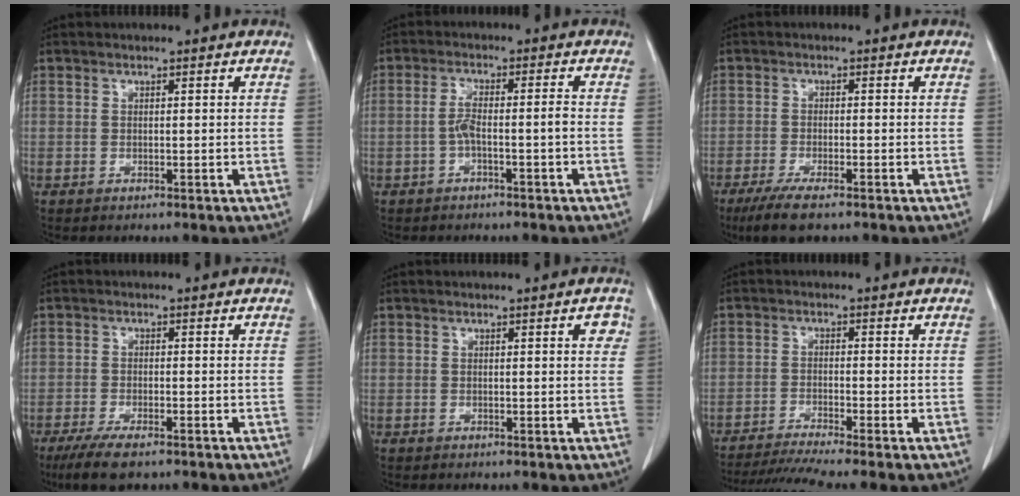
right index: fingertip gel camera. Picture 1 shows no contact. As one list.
[{"total": 3.6, "force": [-1.2, 0.2, 3.4], "torque": [-0.065, 0.011, -0.023]}, {"total": 5.8, "force": [-4.0, 1.1, 4.0], "torque": [-0.075, -0.015, -0.067]}, {"total": 5.3, "force": [-3.7, 1.3, 3.6], "torque": [-0.070, -0.012, -0.063]}, {"total": 2.0, "force": [0.8, 0.4, 1.8], "torque": [-0.016, 0.001, 0.007]}, {"total": 7.4, "force": [-6.3, -1.4, 3.7], "torque": [-0.060, -0.018, -0.108]}]